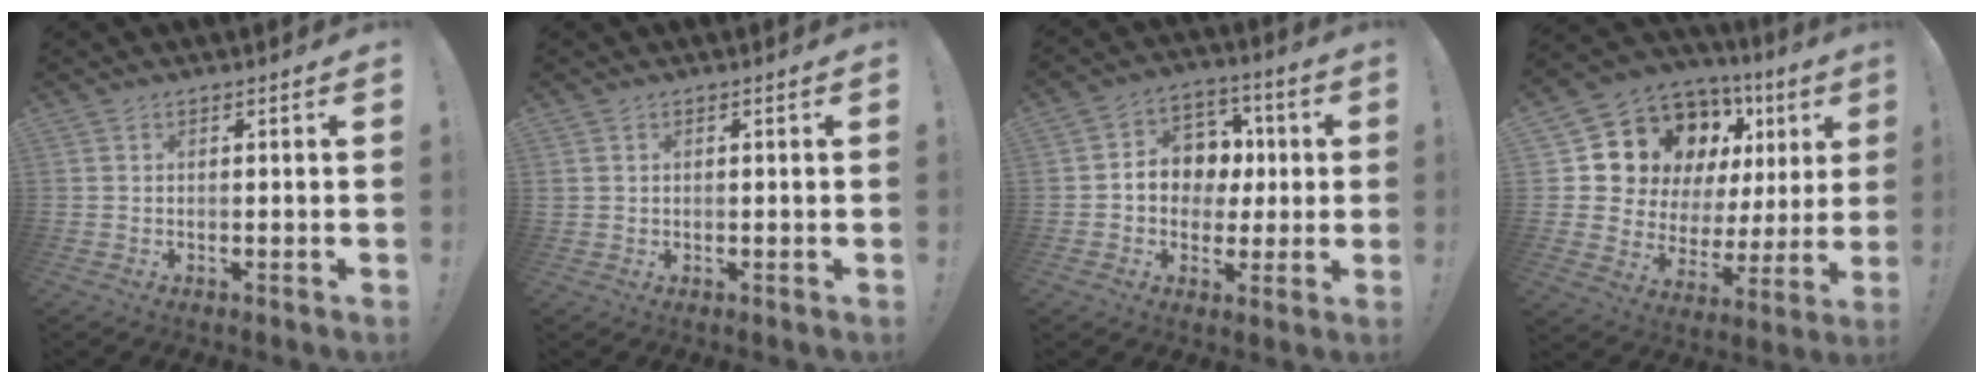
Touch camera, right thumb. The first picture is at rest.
{"total": 0.9, "force": [0.5, 0.8, 0.2], "torque": [-0.003, 0.002, 0.009]}
{"total": 11.0, "force": [0.5, 10.0, 4.7], "torque": [-0.053, 0.002, 0.020]}
{"total": 12.5, "force": [8.4, 7.8, 5.0], "torque": [-0.082, -0.078, 0.165]}